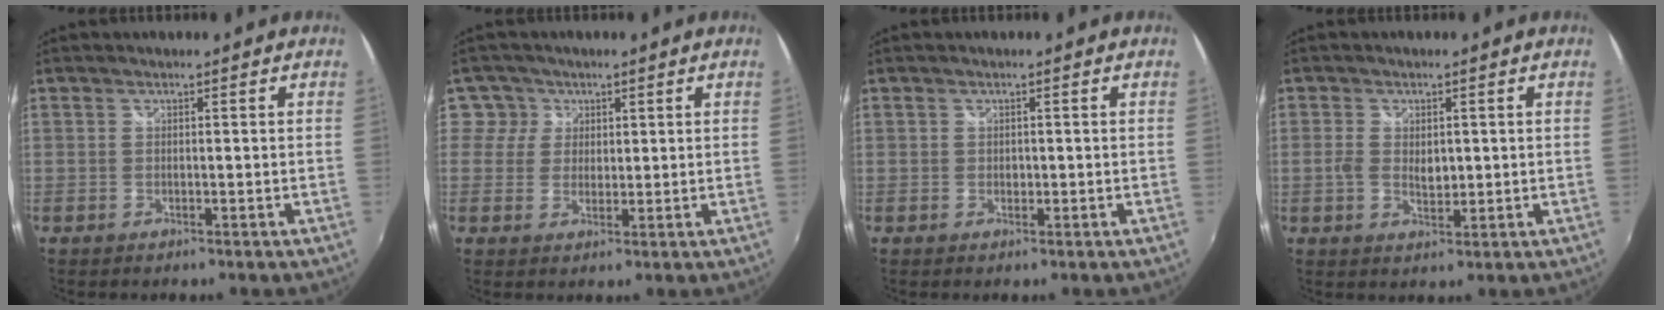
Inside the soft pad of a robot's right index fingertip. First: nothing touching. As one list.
[{"total": 4.1, "force": [1.4, 3.9, -0.1], "torque": [0.026, 0.011, 0.017]}, {"total": 0.8, "force": [0.0, 0.8, 0.3], "torque": [-0.001, 0.000, 0.000]}, {"total": 3.8, "force": [0.0, 2.4, 3.0], "torque": [-0.055, -0.003, -0.002]}]